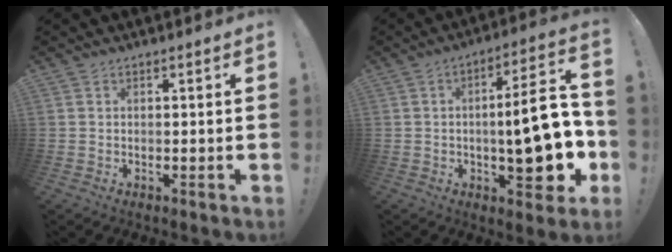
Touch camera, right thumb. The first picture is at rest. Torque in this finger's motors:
{"motor_torque": [0.45, 0.37, 0.45, 0.62, 0.11]}